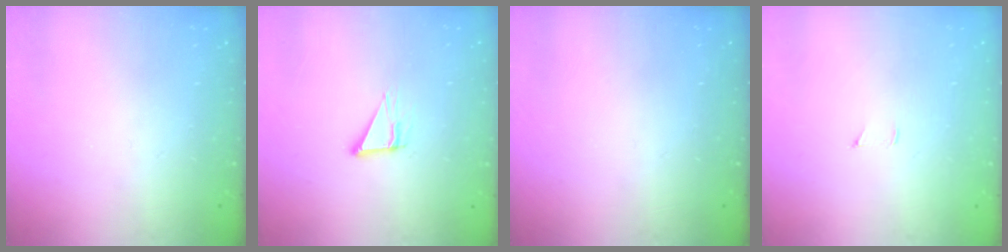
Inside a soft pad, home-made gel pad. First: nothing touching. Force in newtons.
{"total": 4.6, "press": 4.6, "slide": 0.2}
{"total": 0.0}
{"total": 3.6, "press": 3.6, "slide": 0.3}